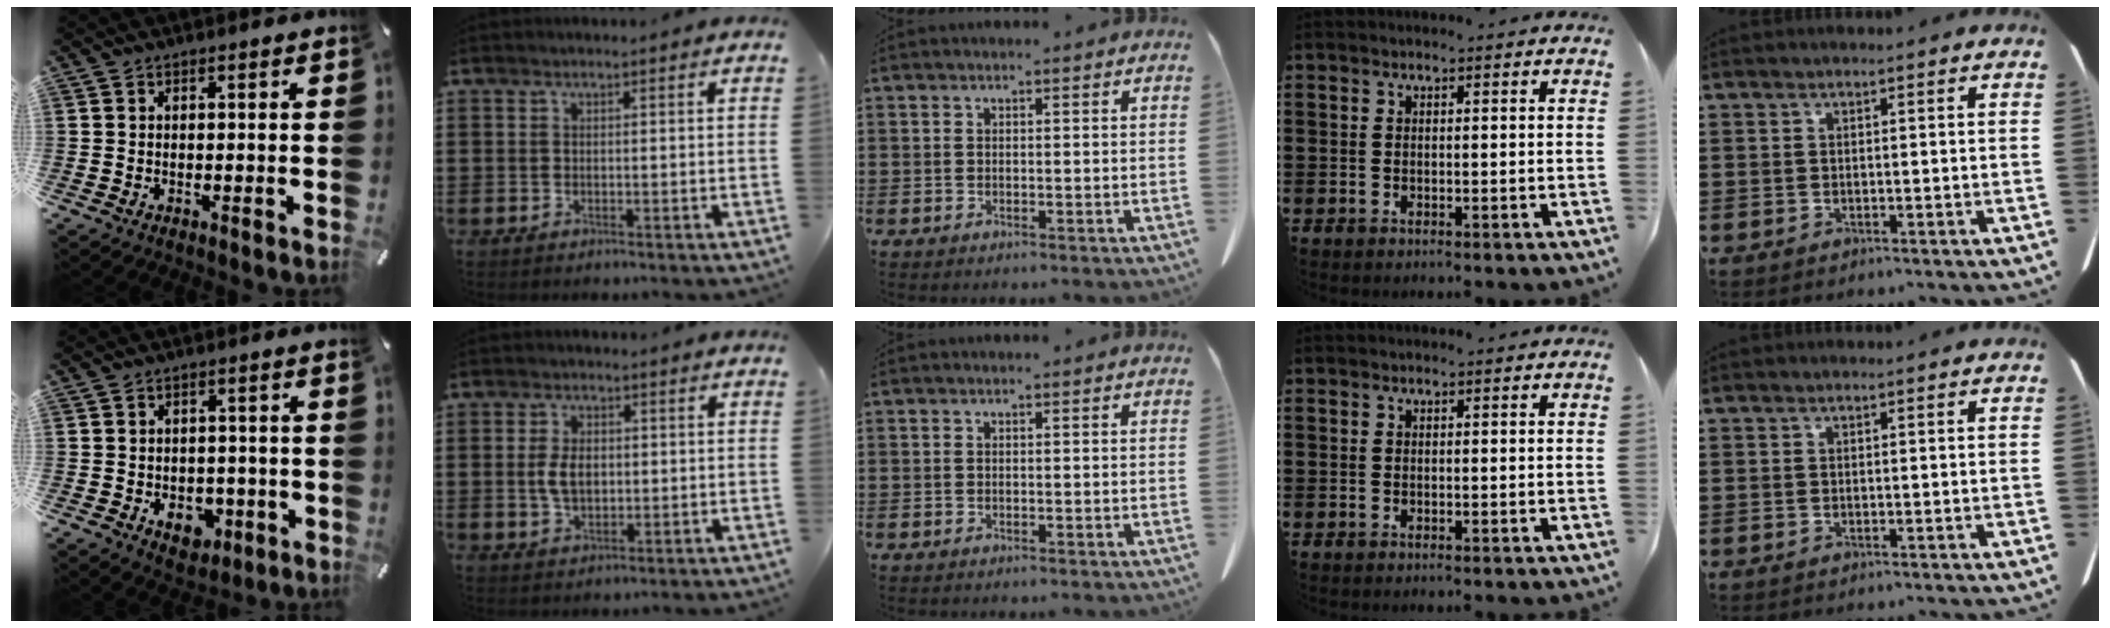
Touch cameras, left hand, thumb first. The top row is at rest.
{"thumb": {"total": 6.2, "force": [-2.0, 4.8, 3.3], "torque": [-0.042, 0.007, -0.034]}, "index": {"total": 4.3, "force": [0.2, 2.5, 3.5], "torque": [-0.077, 0.007, 0.001]}}